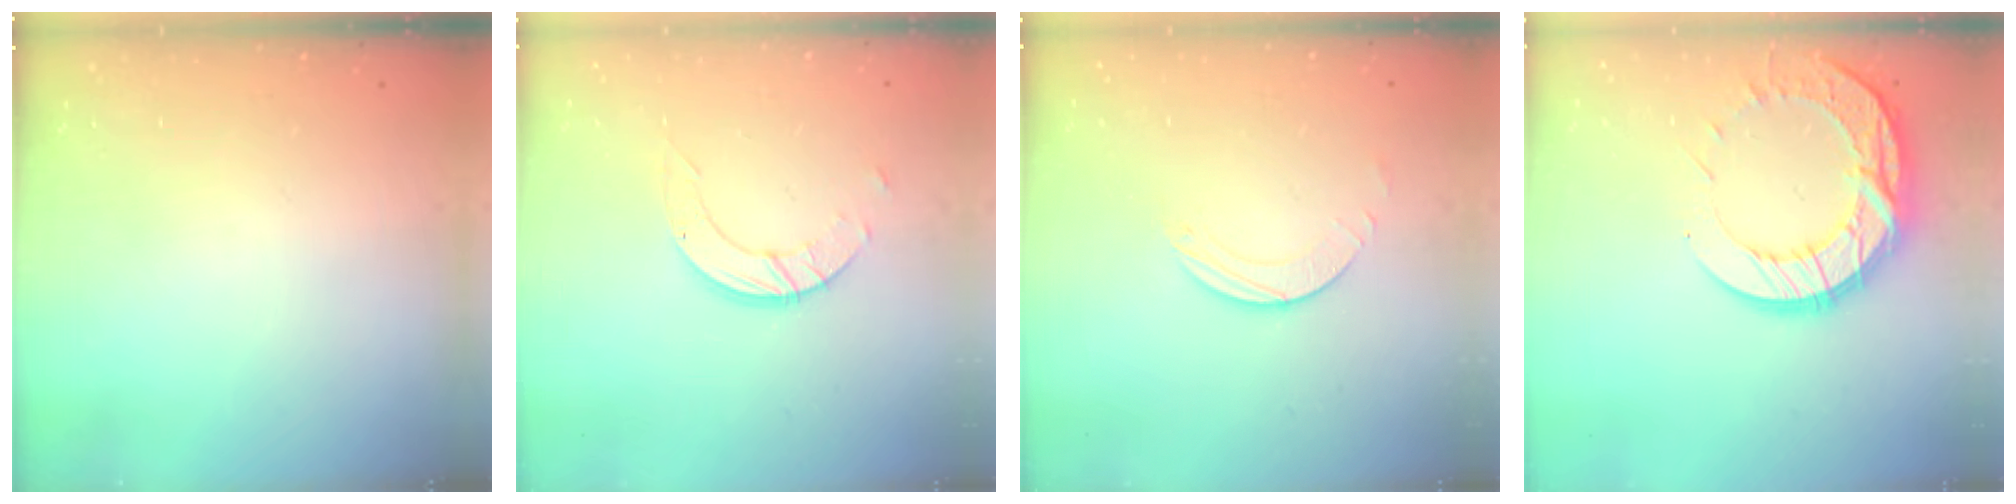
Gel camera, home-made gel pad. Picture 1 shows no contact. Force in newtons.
{"total": 5.9, "press": 5.9, "slide": 0.5}
{"total": 2.0, "press": 2.0, "slide": 0.2}
{"total": 14.6, "press": 14.6, "slide": 1.2}